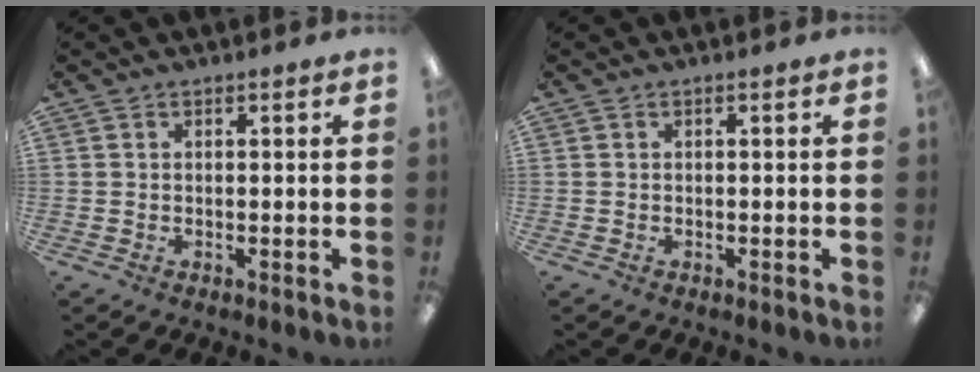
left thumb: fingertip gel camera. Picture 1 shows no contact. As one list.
[{"total": 0.0}]